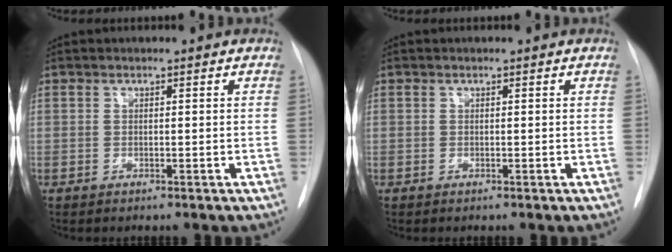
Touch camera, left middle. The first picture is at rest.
{"total": 0.0}